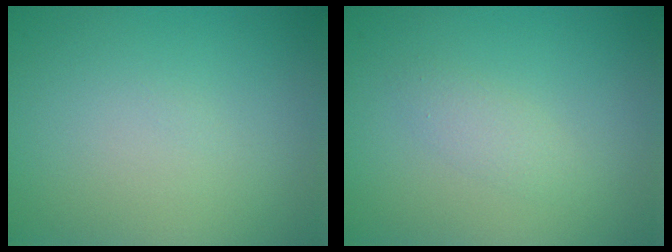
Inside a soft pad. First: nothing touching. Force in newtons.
{"total": 1.3, "press": 1.2, "slide": 0.1}